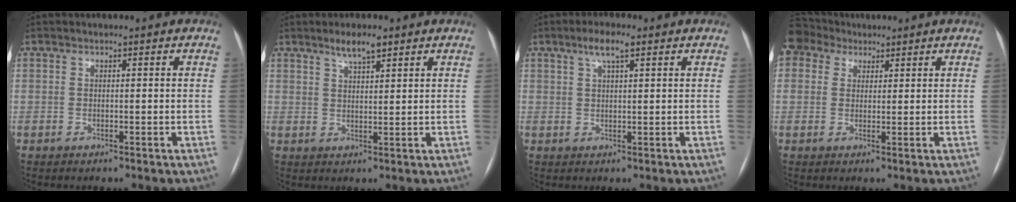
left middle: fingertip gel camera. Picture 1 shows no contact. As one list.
[{"total": 3.9, "force": [2.8, 0.7, 2.5], "torque": [-0.046, 0.005, 0.050]}, {"total": 4.0, "force": [2.4, 0.8, 3.2], "torque": [-0.063, 0.011, 0.043]}, {"total": 4.3, "force": [3.5, 2.6, 0.3], "torque": [-0.018, 0.024, 0.072]}]